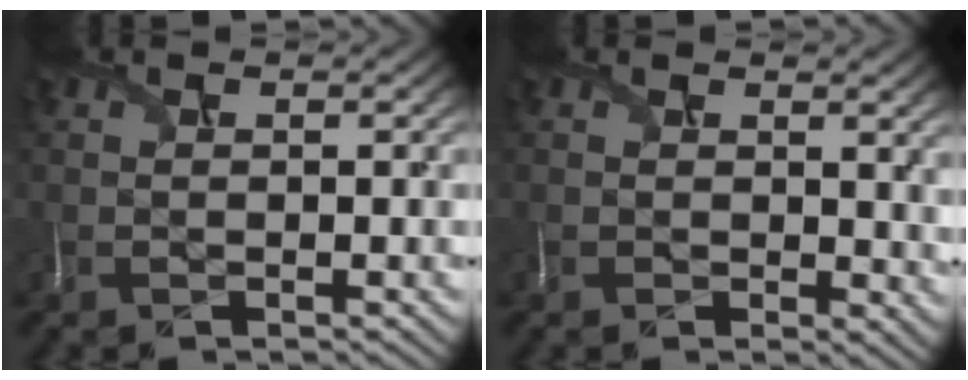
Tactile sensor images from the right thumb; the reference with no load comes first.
{"total": 2.3, "force": [0.5, 0.9, 2.1], "torque": [-0.025, 0.001, 0.012]}